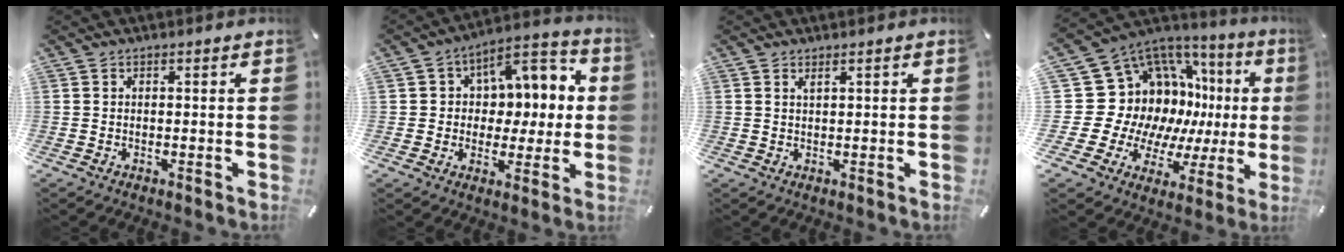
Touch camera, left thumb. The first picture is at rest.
{"total": 10.1, "force": [2.1, 8.7, 4.7], "torque": [-0.059, -0.016, 0.039]}
{"total": 1.1, "force": [0.8, 0.1, 0.7], "torque": [-0.015, -0.001, 0.015]}
{"total": 16.9, "force": [4.5, 13.9, 8.4], "torque": [-0.122, -0.091, 0.127]}